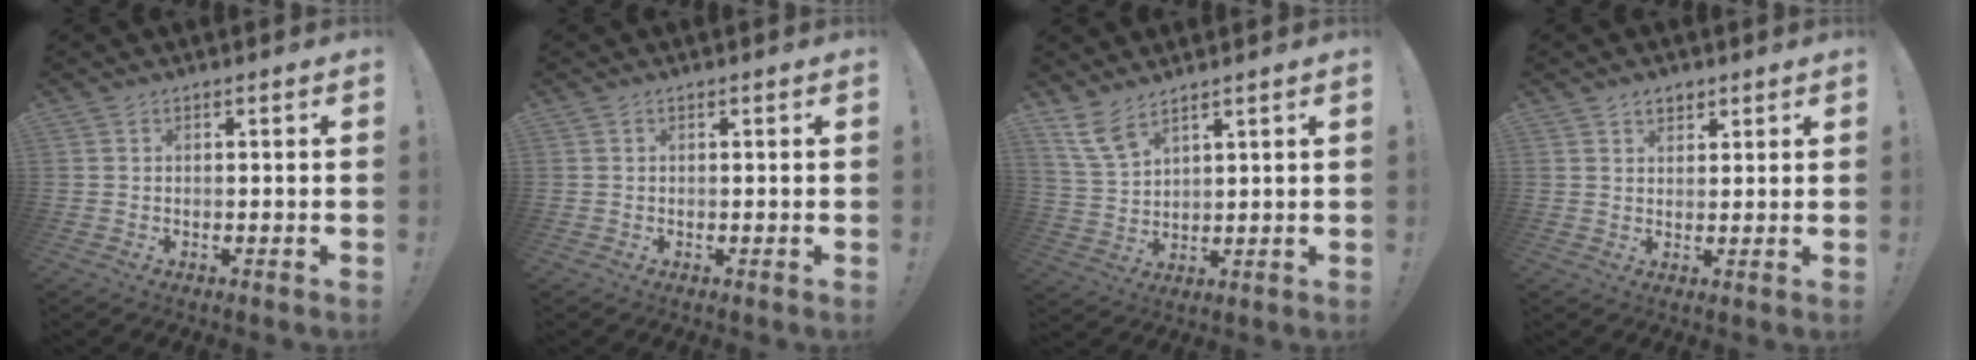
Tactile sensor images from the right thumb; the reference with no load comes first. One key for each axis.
{"total": 0.0}
{"total": 6.1, "fx": 4.8, "fy": 1.7, "fz": 3.5, "tx": -0.071, "ty": -0.024, "tz": 0.090}
{"total": 3.3, "fx": 2.4, "fy": 2.2, "fz": 1.0, "tx": -0.007, "ty": -0.012, "tz": 0.041}